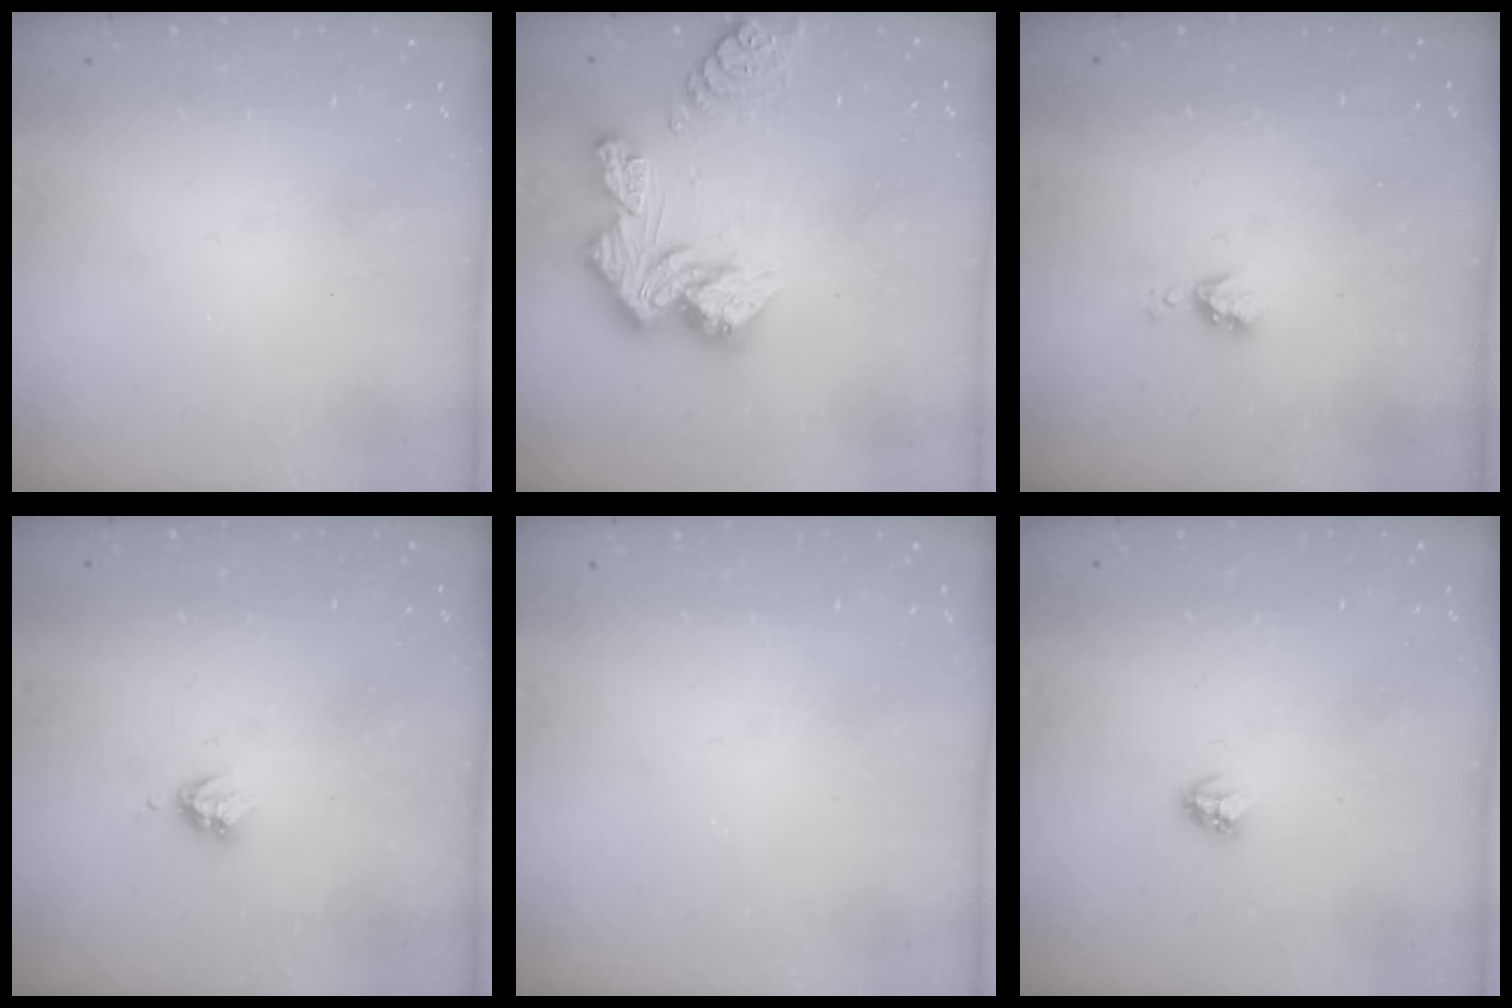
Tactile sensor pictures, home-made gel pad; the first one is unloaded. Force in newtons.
{"total": 14.2, "press": 14.1, "slide": 1.6}
{"total": 4.0, "press": 4.0, "slide": 0.5}
{"total": 3.2, "press": 3.2, "slide": 0.3}
{"total": 0.0}
{"total": 2.8, "press": 2.8, "slide": 0.3}